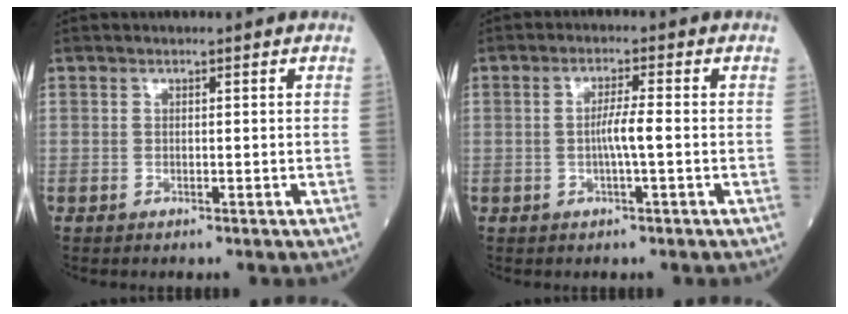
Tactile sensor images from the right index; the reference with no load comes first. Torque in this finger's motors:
{"motor_torque": [0.67, -0.02, 0.32, 0.08]}